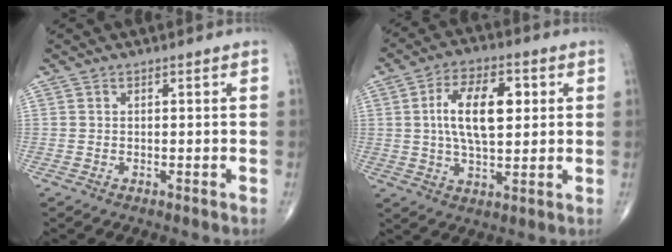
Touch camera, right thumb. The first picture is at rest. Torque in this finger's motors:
{"motor_torque": [-0.06, 0.64, 1.05, 0.17, 0.09]}